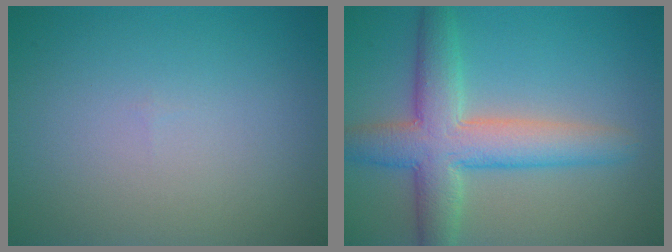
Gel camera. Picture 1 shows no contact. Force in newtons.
{"total": 6.9, "press": 6.9, "slide": 0.2}